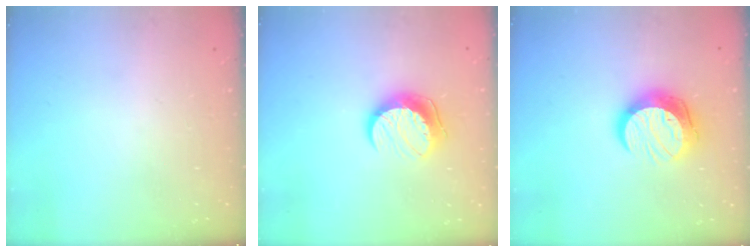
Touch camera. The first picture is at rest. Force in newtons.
{"total": 10.3, "press": 10.3, "slide": 0.3}
{"total": 12.9, "press": 12.8, "slide": 1.1}